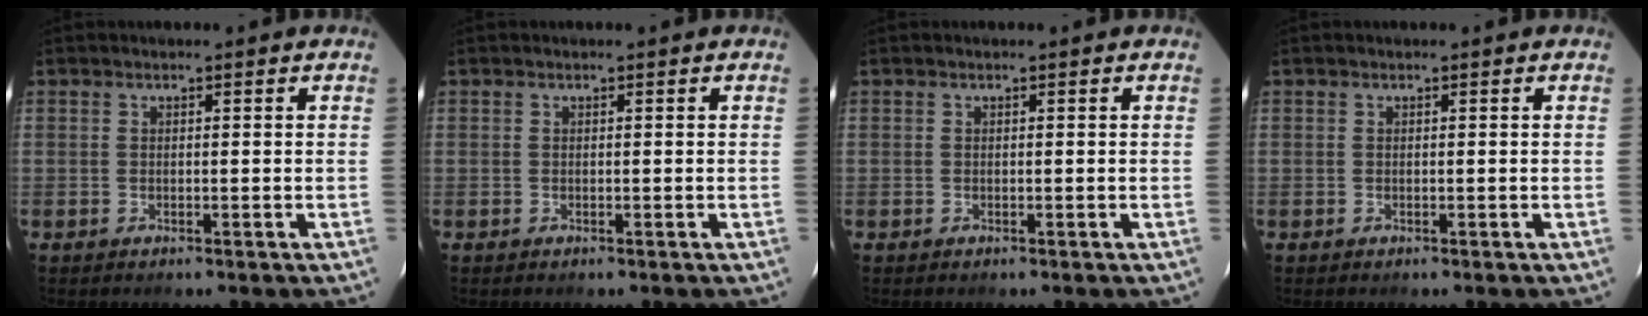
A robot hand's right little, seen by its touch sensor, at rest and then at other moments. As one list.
[{"total": 0.0}, {"total": 0.0}, {"total": 0.0}]